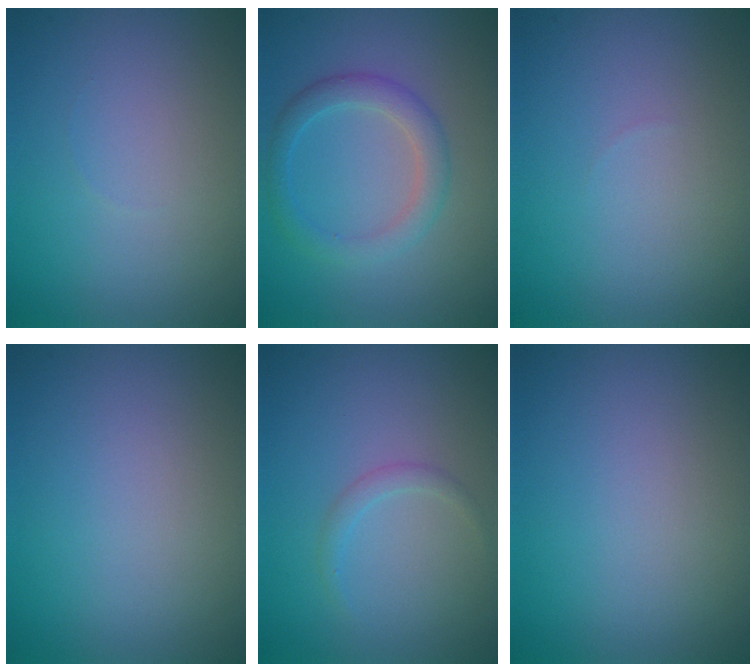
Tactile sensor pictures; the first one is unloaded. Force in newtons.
{"total": 2.8, "press": 2.8, "slide": 0.0}
{"total": 0.0}
{"total": 0.0}
{"total": 1.1, "press": 1.1, "slide": 0.1}
{"total": 0.0}